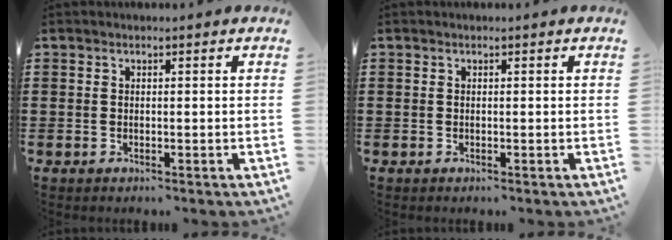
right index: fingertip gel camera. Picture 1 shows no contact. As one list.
[{"total": 0.0}]